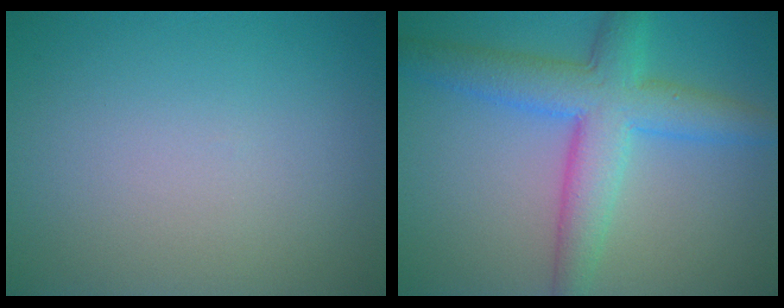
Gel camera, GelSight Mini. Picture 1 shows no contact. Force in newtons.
{"total": 6.7, "press": 6.7, "slide": 0.1}